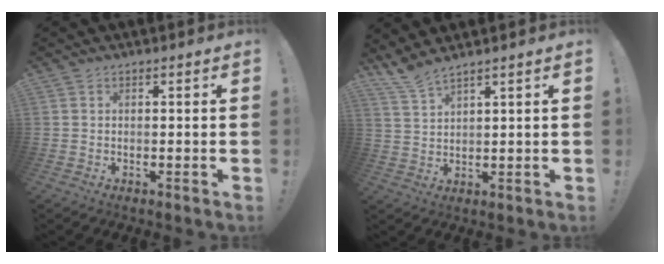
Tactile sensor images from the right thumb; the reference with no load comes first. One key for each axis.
{"total": 5.1, "fx": 4.5, "fy": 0.4, "fz": 2.3, "tx": -0.060, "ty": -0.021, "tz": 0.084}